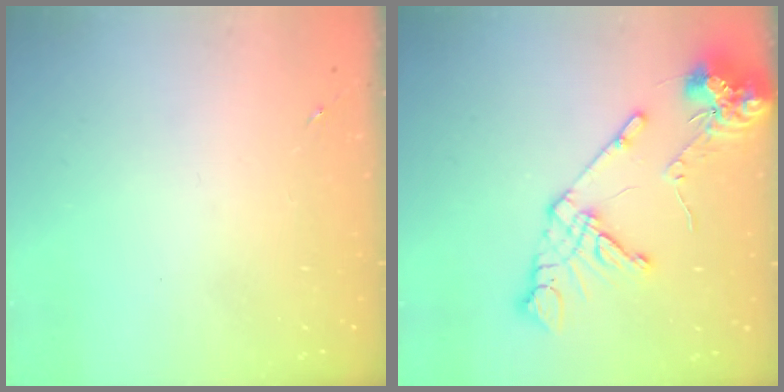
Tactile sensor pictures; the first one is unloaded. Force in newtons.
{"total": 15.5, "press": 15.3, "slide": 2.3}